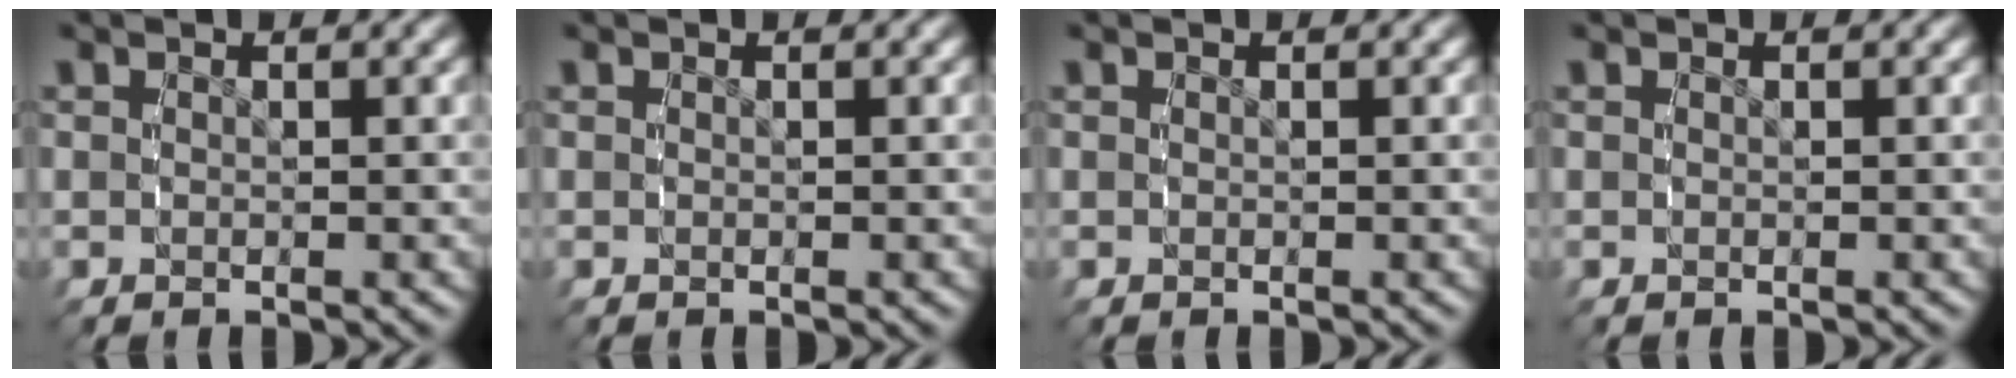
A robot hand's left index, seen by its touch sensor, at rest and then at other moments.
{"total": 0.0}
{"total": 0.0}
{"total": 0.0}